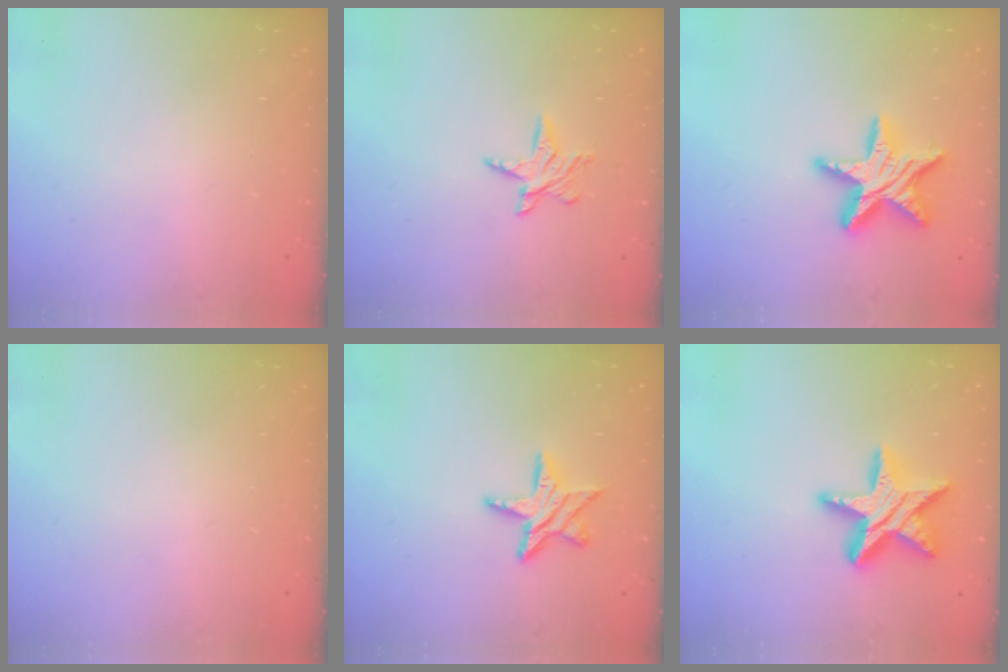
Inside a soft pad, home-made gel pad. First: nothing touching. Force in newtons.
{"total": 5.6, "press": 5.6, "slide": 0.4}
{"total": 16.1, "press": 16.1, "slide": 0.9}
{"total": 0.0}
{"total": 10.6, "press": 10.6, "slide": 0.7}
{"total": 16.9, "press": 16.8, "slide": 1.4}